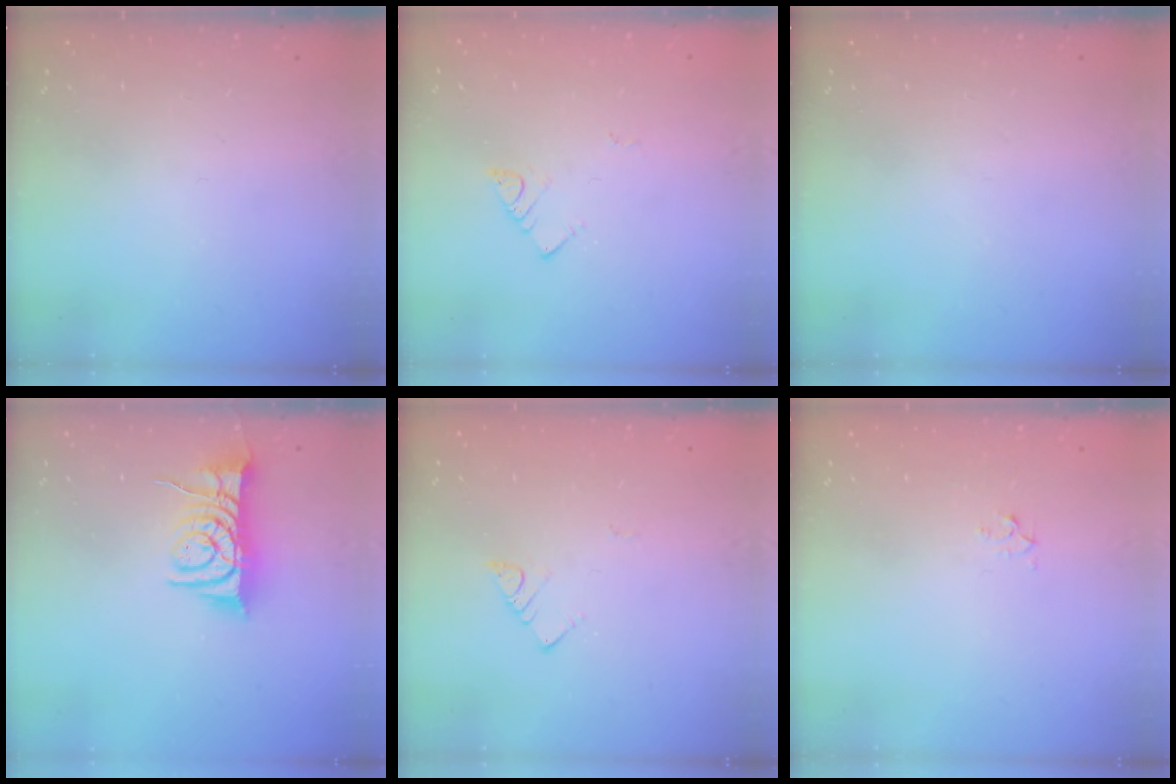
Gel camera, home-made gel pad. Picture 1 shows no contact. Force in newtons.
{"total": 2.9, "press": 2.9, "slide": 0.3}
{"total": 0.0}
{"total": 9.1, "press": 9.1, "slide": 0.5}
{"total": 3.0, "press": 3.0, "slide": 0.2}
{"total": 2.3, "press": 2.3, "slide": 0.2}